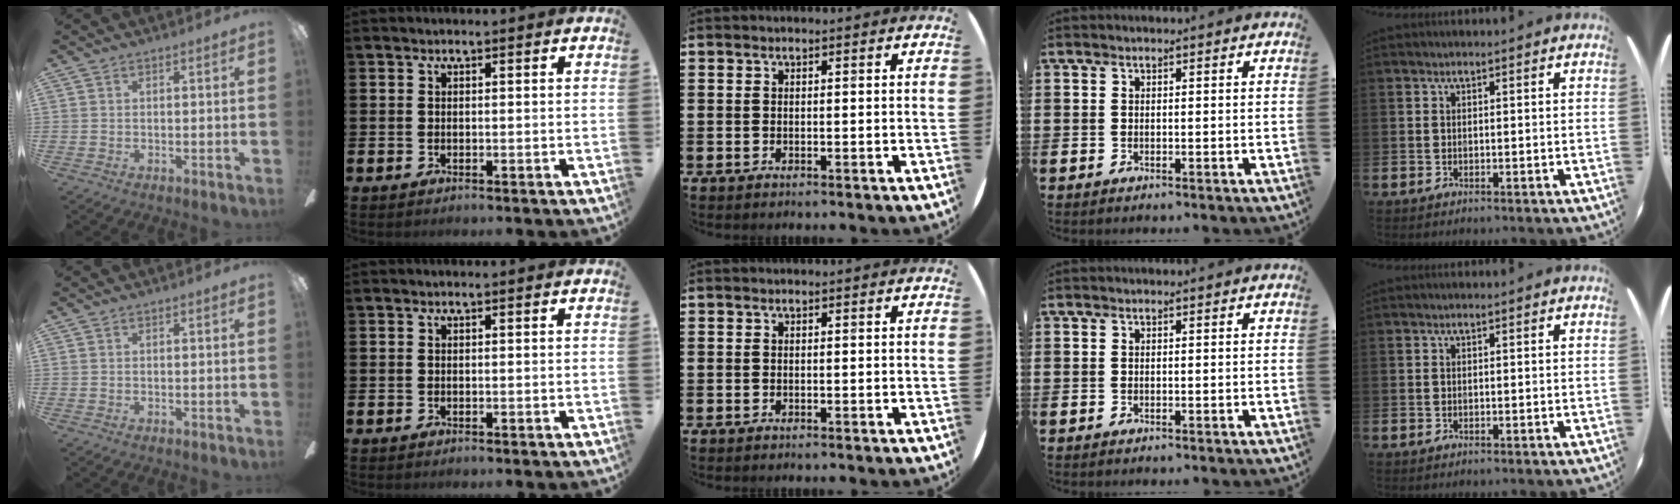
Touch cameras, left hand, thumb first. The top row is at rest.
{}